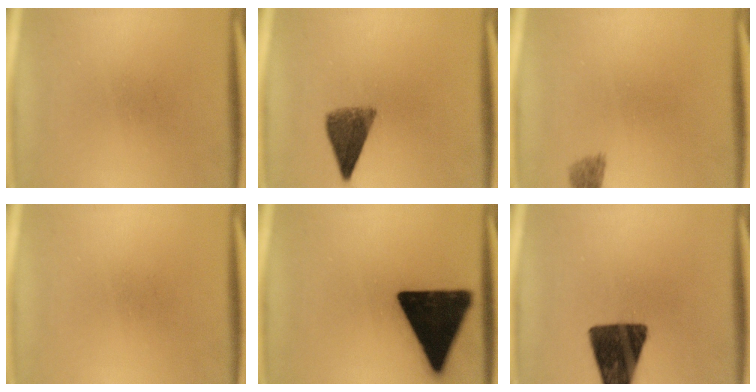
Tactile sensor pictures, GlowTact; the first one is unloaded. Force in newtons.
{"total": 6.4}
{"total": 1.9}
{"total": 0.0}
{"total": 19.6}
{"total": 14.8}